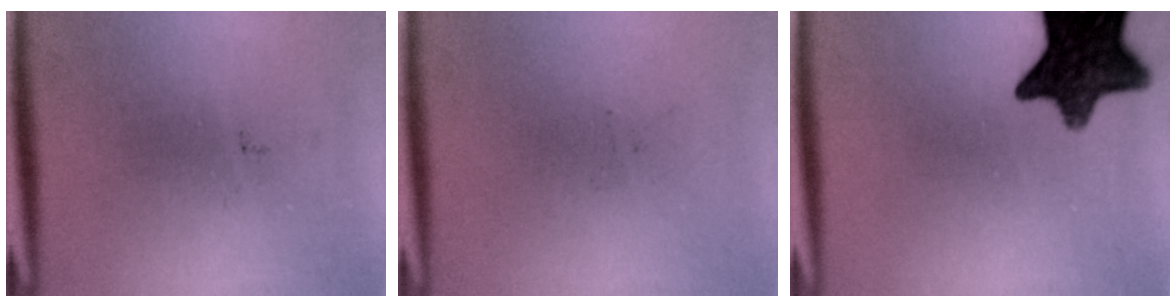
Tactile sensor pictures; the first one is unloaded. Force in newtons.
{"total": 0.0}
{"total": 12.8}